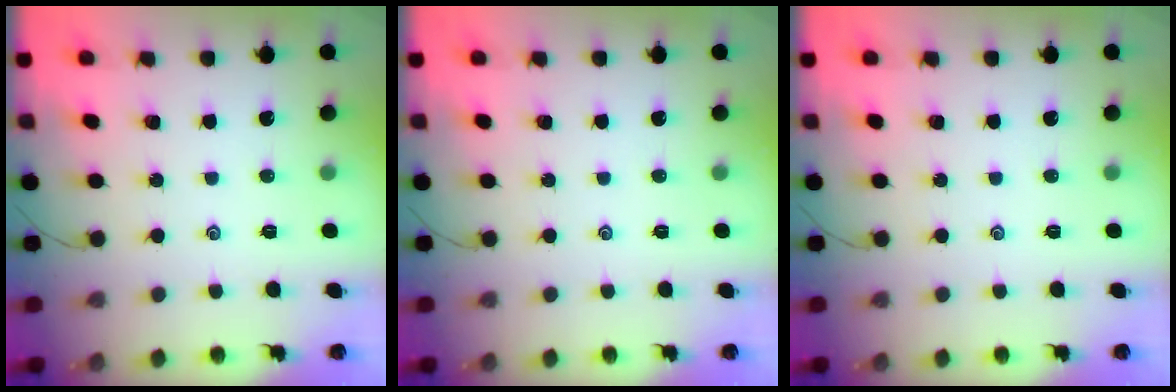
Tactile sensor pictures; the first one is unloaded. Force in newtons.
{"total": 0.0}
{"total": 0.0}